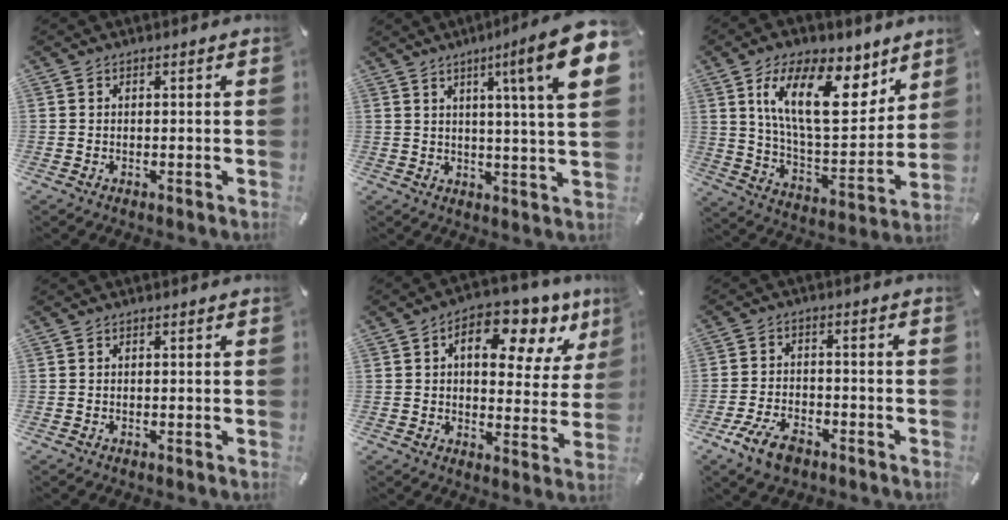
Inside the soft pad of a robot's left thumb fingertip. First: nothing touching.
{"total": 15.2, "force": [6.3, 0.7, 13.8], "torque": [-0.210, -0.031, 0.084]}
{"total": 20.1, "force": [10.7, 9.5, 14.2], "torque": [-0.238, -0.046, 0.181]}
{"total": 0.0}
{"total": 13.3, "force": [6.2, 7.5, 9.1], "torque": [-0.116, -0.031, 0.098]}
{"total": 8.0, "force": [-4.7, 4.4, 4.7], "torque": [-0.101, 0.017, -0.088]}